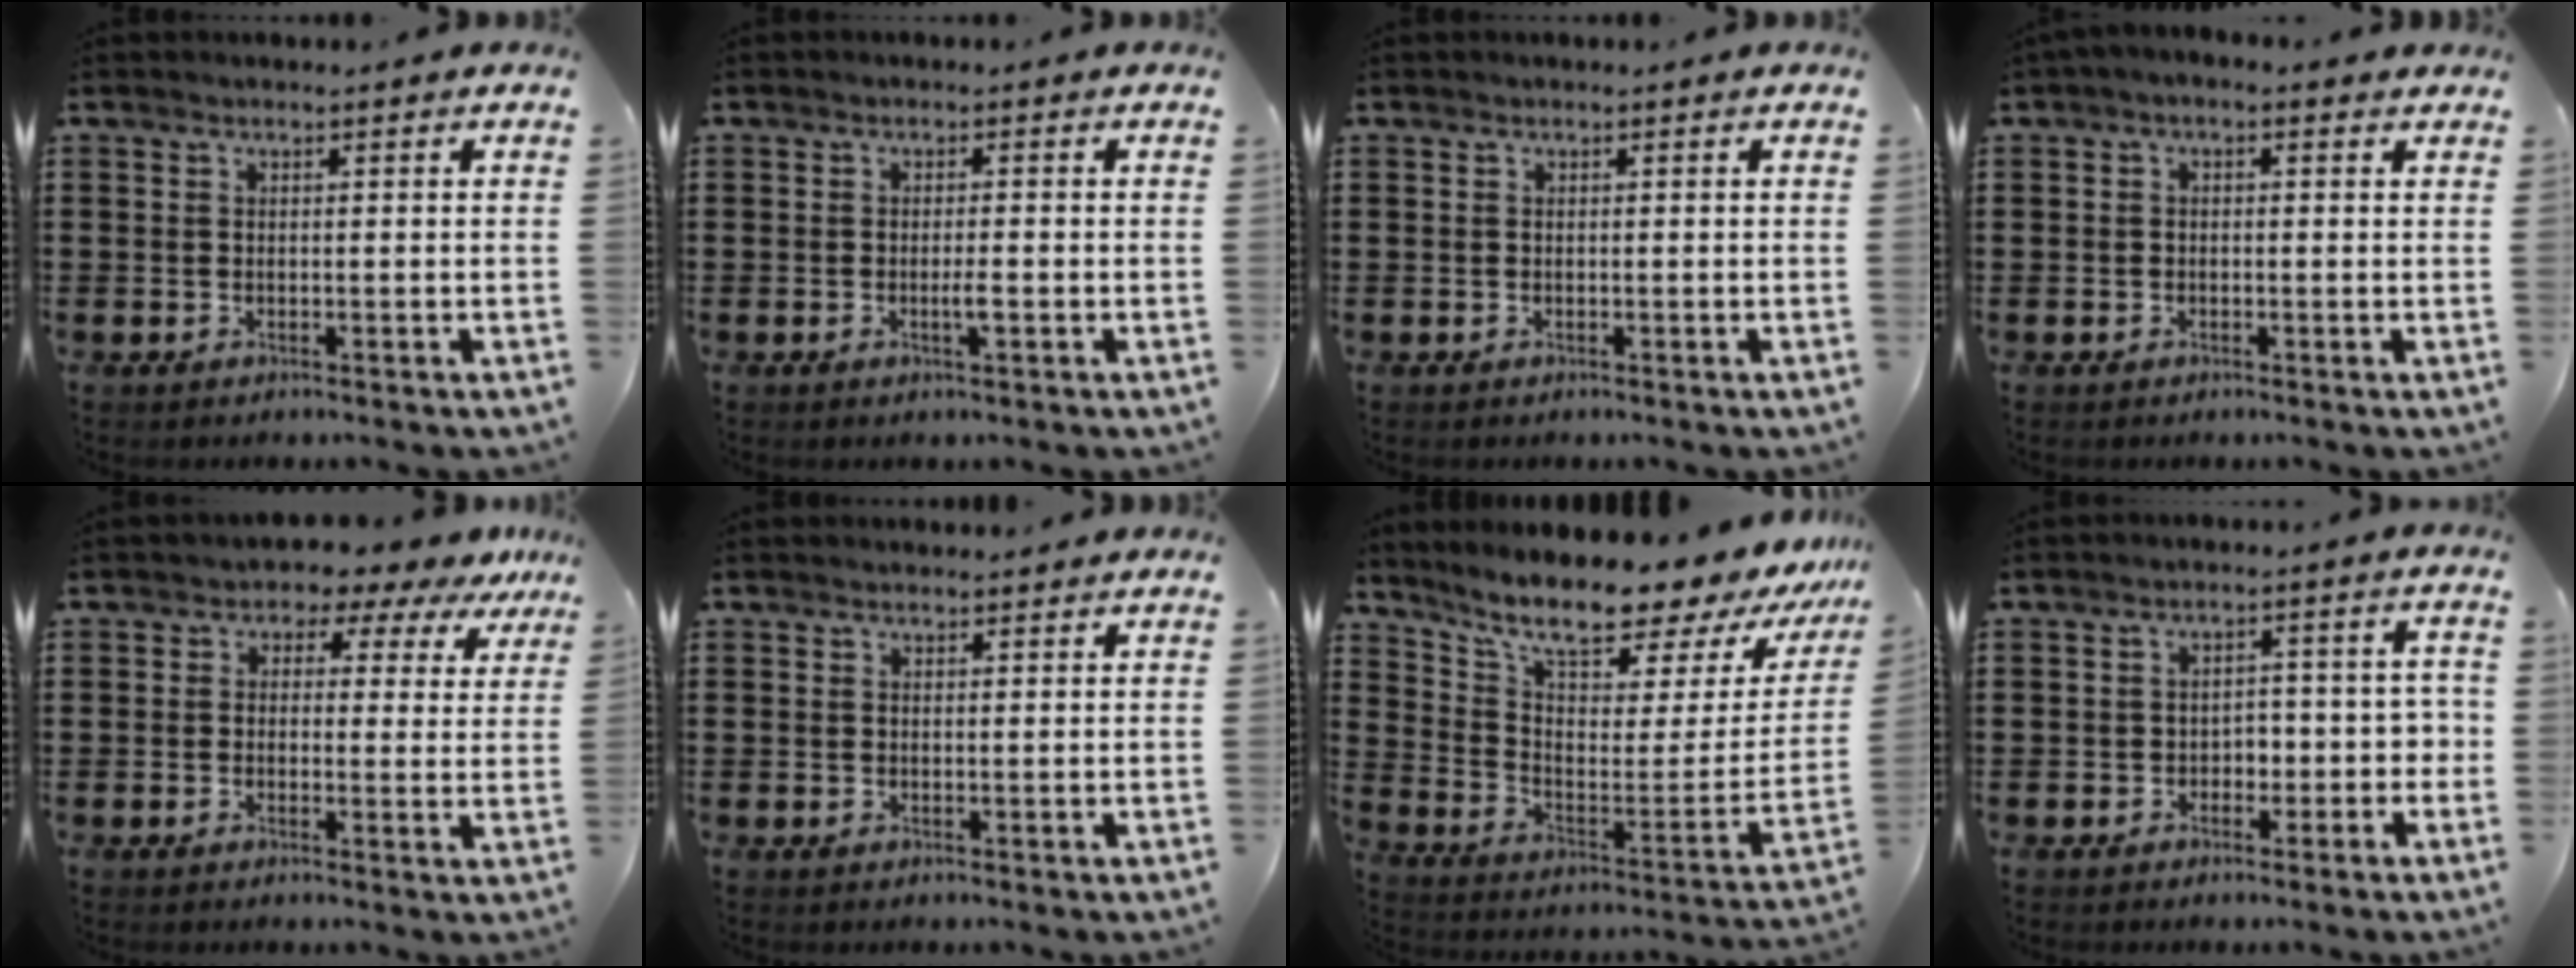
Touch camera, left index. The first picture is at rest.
{"total": 1.9, "force": [-0.6, 0.2, 1.8], "torque": [-0.033, 0.000, -0.010]}
{"total": 0.0}
{"total": 1.0, "force": [-0.5, 0.4, 0.7], "torque": [-0.015, 0.000, -0.010]}
{"total": 2.4, "force": [1.4, 1.9, 0.7], "torque": [-0.015, -0.011, 0.015]}
{"total": 0.8, "force": [0.8, 0.1, 0.2], "torque": [-0.004, 0.000, 0.015]}
{"total": 10.8, "force": [9.4, 1.5, 5.1], "torque": [-0.108, -0.083, 0.152]}
{"total": 3.1, "force": [-1.4, 2.2, 1.6], "torque": [-0.038, 0.008, -0.032]}